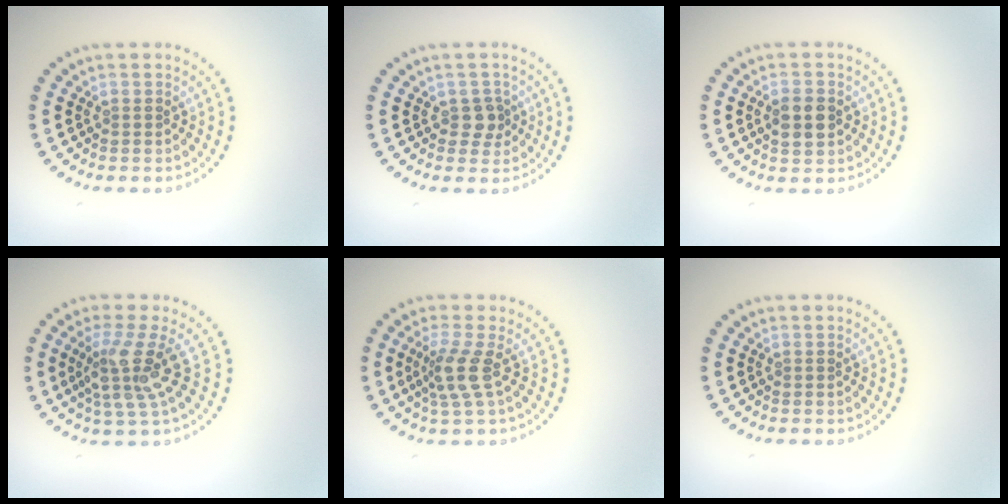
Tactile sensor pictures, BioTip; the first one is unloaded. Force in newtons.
{"total": 1.6, "press": 1.4, "slide": 0.7}
{"total": 2.9, "press": 2.9, "slide": 0.0}
{"total": 4.1, "press": 3.0, "slide": 2.7}
{"total": 2.8, "press": 2.1, "slide": 1.8}
{"total": 0.0}